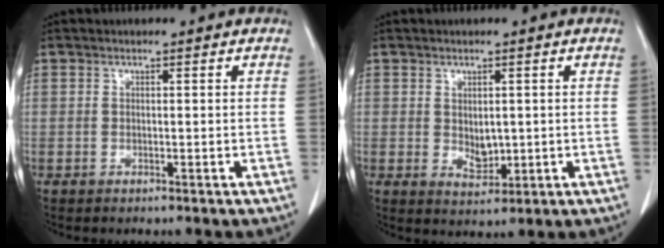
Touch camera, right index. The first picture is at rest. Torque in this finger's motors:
{"motor_torque": [0.09, 0.02, 0.00, 0.01]}